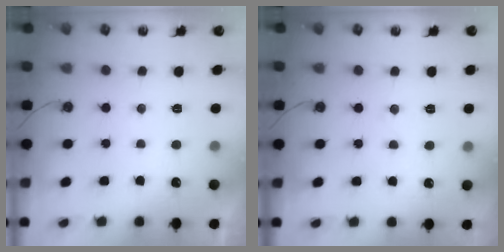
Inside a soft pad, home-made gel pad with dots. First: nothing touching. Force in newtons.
{"total": 3.9, "press": 3.9, "slide": 0.5}